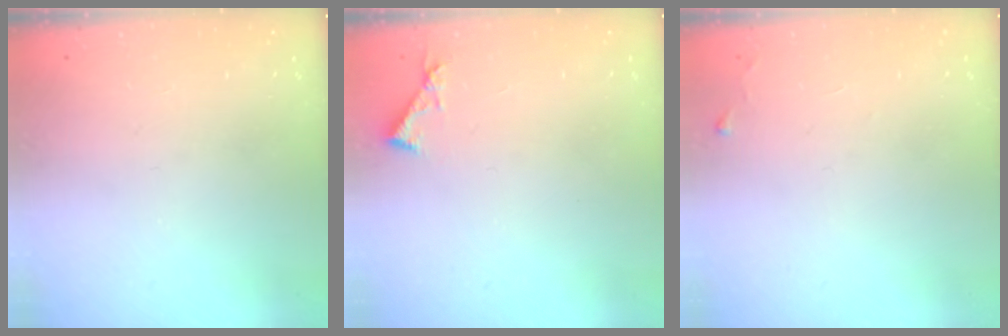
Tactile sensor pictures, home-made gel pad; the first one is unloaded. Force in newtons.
{"total": 4.2, "press": 4.2, "slide": 0.4}
{"total": 3.3, "press": 3.3, "slide": 0.5}